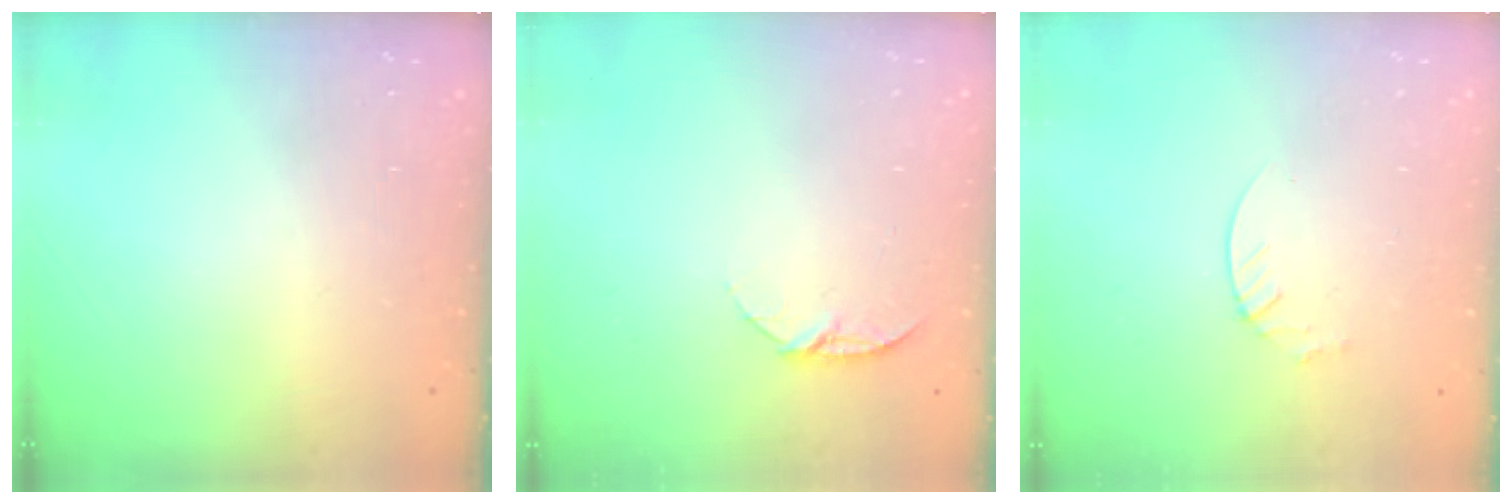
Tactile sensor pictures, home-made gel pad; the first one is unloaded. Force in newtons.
{"total": 6.9, "press": 6.9, "slide": 0.8}
{"total": 2.1, "press": 2.1, "slide": 0.2}